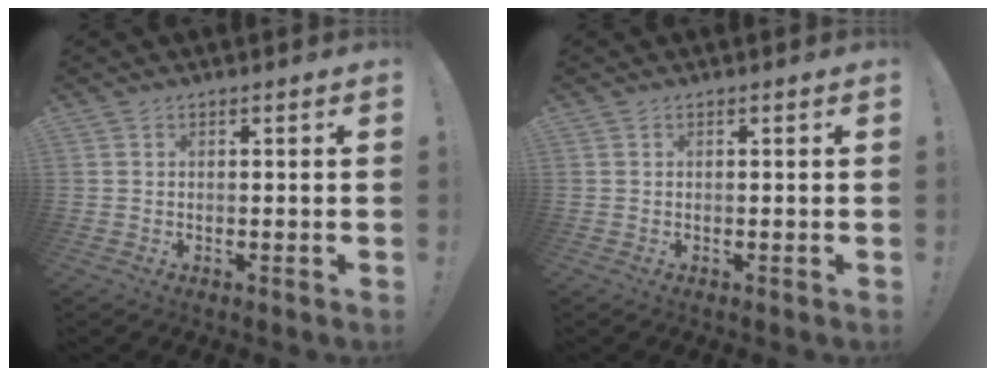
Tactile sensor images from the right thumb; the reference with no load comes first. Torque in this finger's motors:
{"motor_torque": [0.00, 0.00, 0.00, 0.00, 0.00]}